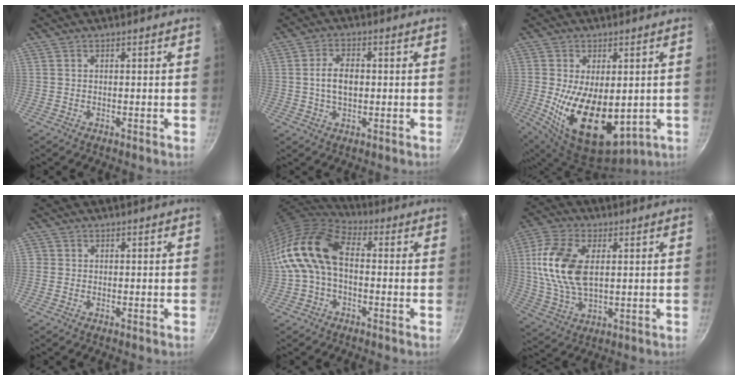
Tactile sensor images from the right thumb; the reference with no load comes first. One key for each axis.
{"total": 5.8, "fx": 0.1, "fy": 3.5, "fz": 4.7, "tx": -0.073, "ty": 0.010, "tz": -0.003}
{"total": 16.0, "fx": -1.1, "fy": 9.1, "fz": 13.1, "tx": -0.216, "ty": -0.029, "tz": 0.005}
{"total": 0.7, "fx": -0.1, "fy": 0.6, "fz": 0.1, "tx": 0.001, "ty": 0.001, "tz": -0.005}
{"total": 14.5, "fx": -0.3, "fy": 9.2, "fz": 11.2, "tx": -0.201, "ty": 0.038, "tz": -0.021}
{"total": 14.4, "fx": 2.4, "fy": 8.1, "fz": 11.7, "tx": -0.228, "ty": 0.000, "tz": 0.043}